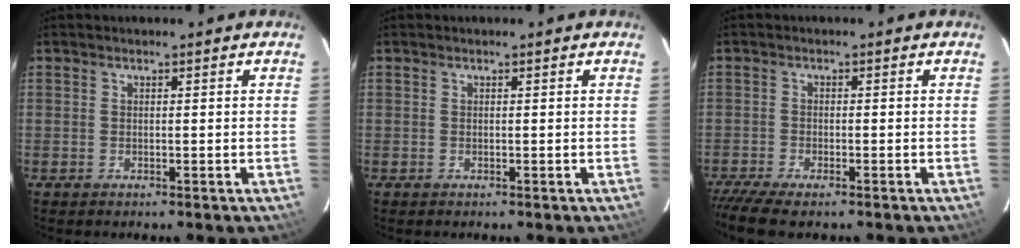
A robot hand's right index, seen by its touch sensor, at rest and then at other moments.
{"total": 0.0}
{"total": 7.4, "force": [-6.1, 1.3, 4.0], "torque": [-0.105, -0.035, -0.114]}